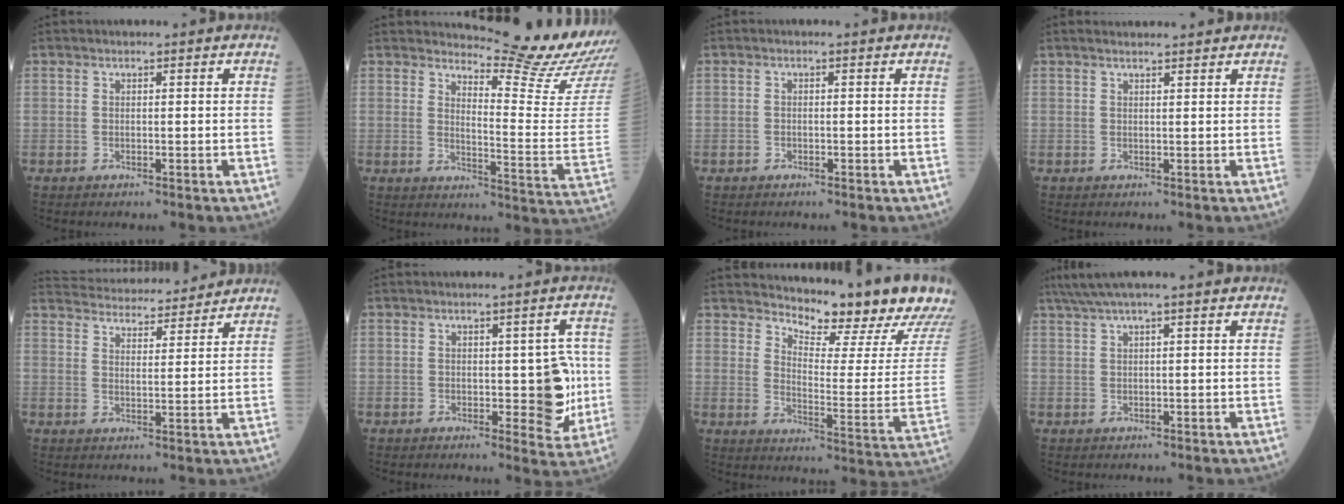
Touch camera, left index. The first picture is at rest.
{"total": 15.7, "force": [15.2, -1.9, 3.1], "torque": [-0.053, -0.128, 0.183]}
{"total": 0.0}
{"total": 3.9, "force": [3.7, 0.4, 1.1], "torque": [-0.016, 0.028, 0.058]}
{"total": 16.0, "force": [15.3, 2.6, 3.9], "torque": [-0.066, 0.033, 0.225]}
{"total": 6.4, "force": [-0.5, 3.1, 5.6], "torque": [-0.060, 0.007, 0.005]}
{"total": 16.6, "force": [15.2, 0.5, 6.7], "torque": [-0.107, -0.088, 0.194]}
{"total": 4.8, "force": [3.6, -0.4, 3.1], "torque": [-0.063, 0.034, 0.073]}